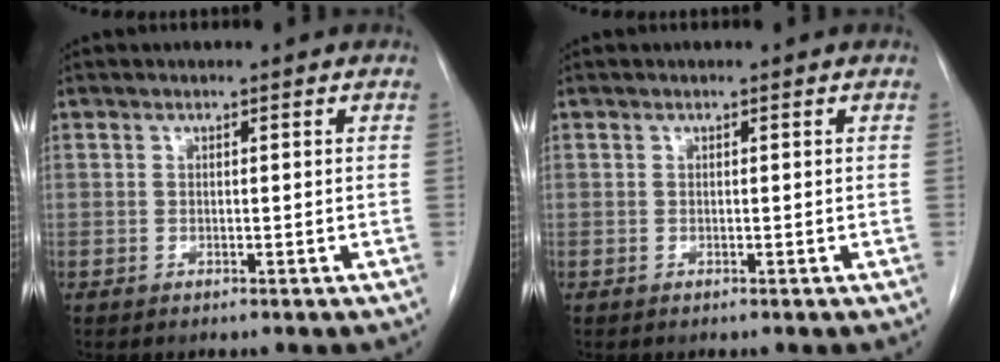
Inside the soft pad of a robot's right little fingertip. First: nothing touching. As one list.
[{"total": 0.0}]